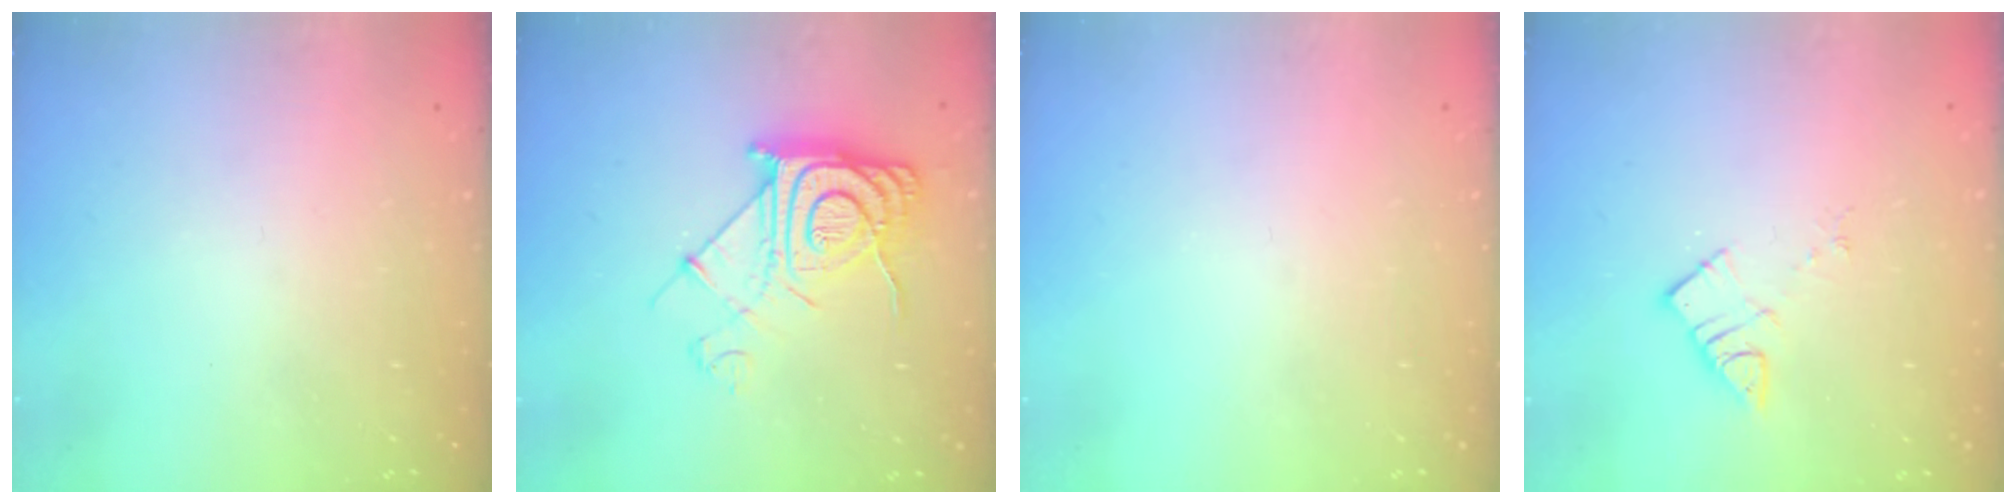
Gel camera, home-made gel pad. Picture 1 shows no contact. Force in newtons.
{"total": 13.0, "press": 13.0, "slide": 0.8}
{"total": 0.0}
{"total": 5.8, "press": 5.8, "slide": 0.0}